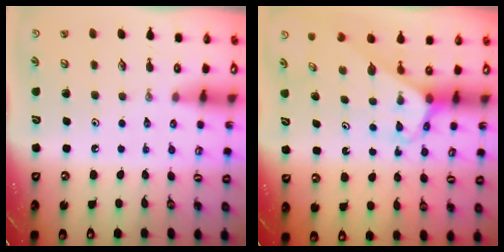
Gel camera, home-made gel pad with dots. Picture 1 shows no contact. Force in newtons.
{"total": 3.1, "press": 3.0, "slide": 0.3}